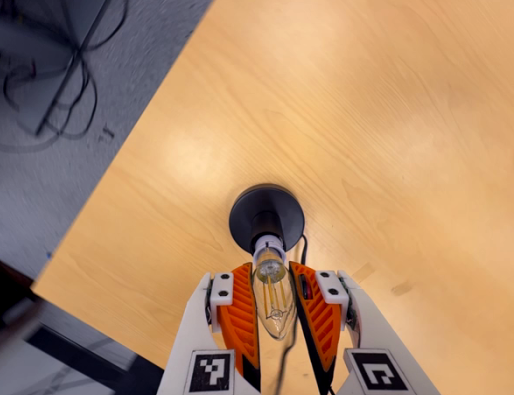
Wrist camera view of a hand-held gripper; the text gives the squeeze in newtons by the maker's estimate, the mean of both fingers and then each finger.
{"total": 11.4, "left": 10.6, "right": 12.1}